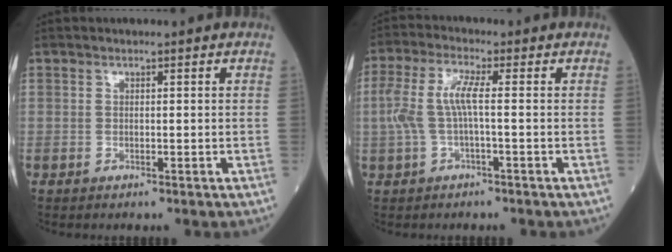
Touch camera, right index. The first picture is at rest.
{"total": 5.5, "force": [-0.2, 0.9, 5.4], "torque": [-0.131, 0.017, -0.006]}